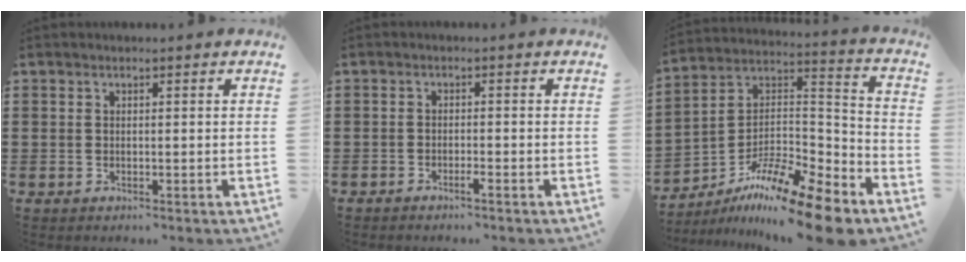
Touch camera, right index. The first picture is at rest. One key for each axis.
{"total": 1.2, "fx": -1.1, "fy": 0.0, "fz": 0.5, "tx": -0.009, "ty": 0.000, "tz": -0.022}
{"total": 13.2, "fx": -10.5, "fy": 2.6, "fz": 7.7, "tx": -0.134, "ty": 0.027, "tz": -0.197}